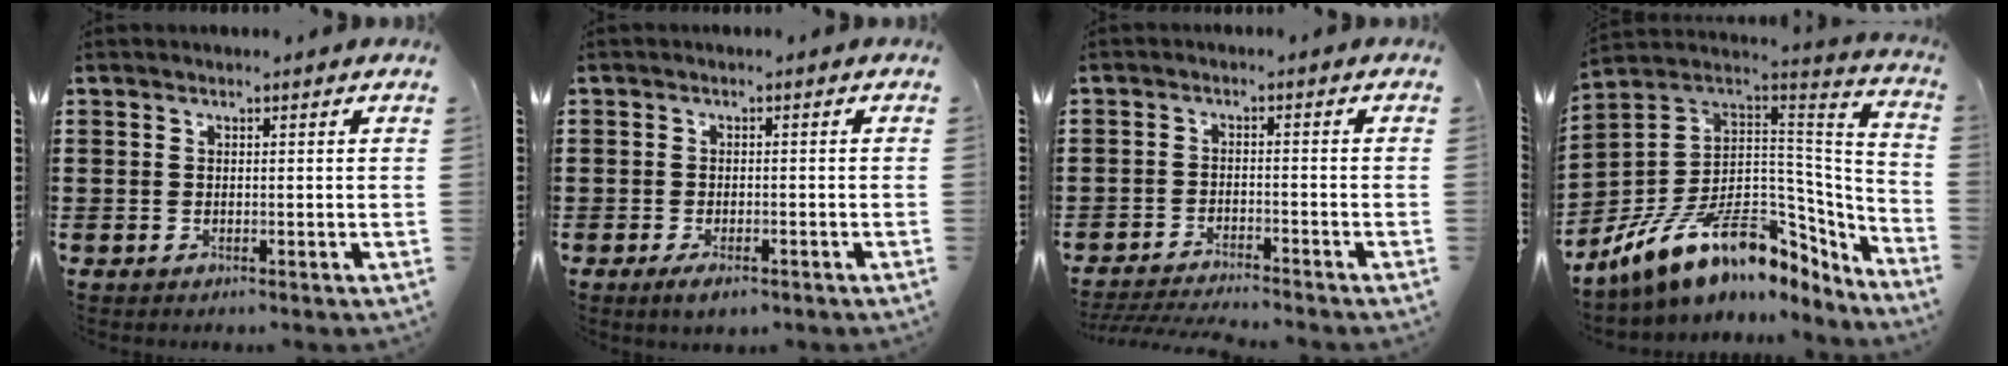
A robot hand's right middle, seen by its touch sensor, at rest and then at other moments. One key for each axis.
{"total": 2.0, "fx": -1.4, "fy": 0.8, "fz": 1.2, "tx": -0.028, "ty": -0.001, "tz": -0.029}
{"total": 3.2, "fx": -3.2, "fy": 0.0, "fz": 0.5, "tx": -0.018, "ty": -0.003, "tz": -0.069}
{"total": 15.9, "fx": -7.7, "fy": 8.3, "fz": 11.2, "tx": -0.242, "ty": 0.004, "tz": -0.137}